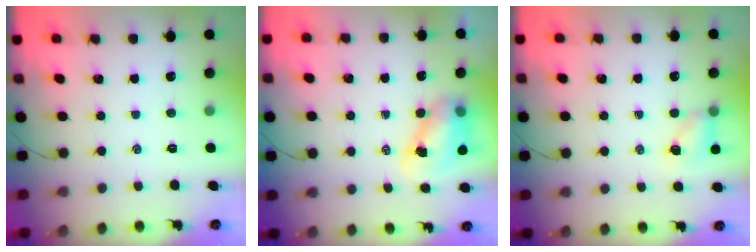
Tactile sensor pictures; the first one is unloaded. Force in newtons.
{"total": 7.8, "press": 7.5, "slide": 2.0}
{"total": 5.0, "press": 4.8, "slide": 1.3}